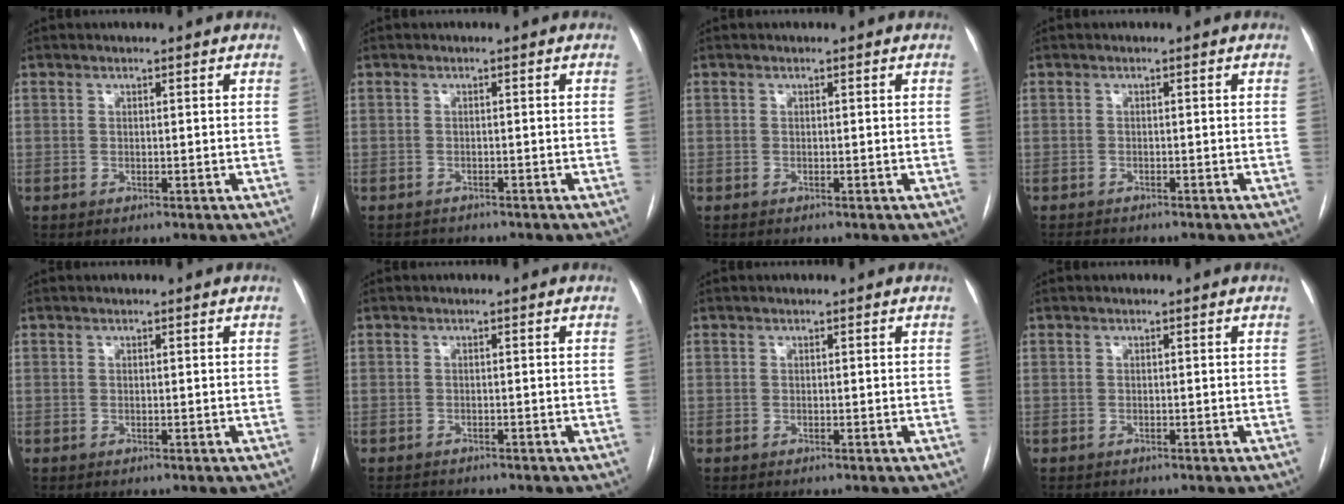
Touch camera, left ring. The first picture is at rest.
{"total": 1.9, "force": [-1.7, 0.7, -0.1], "torque": [-0.001, -0.004, -0.024]}
{"total": 0.0}
{"total": 2.4, "force": [-2.2, 0.5, 0.7], "torque": [-0.010, -0.006, -0.029]}
{"total": 0.0}
{"total": 2.6, "force": [-2.4, 0.8, 0.5], "torque": [-0.009, -0.005, -0.031]}
{"total": 0.0}
{"total": 1.1, "force": [-1.0, 0.4, 0.3], "torque": [-0.006, -0.003, -0.011]}